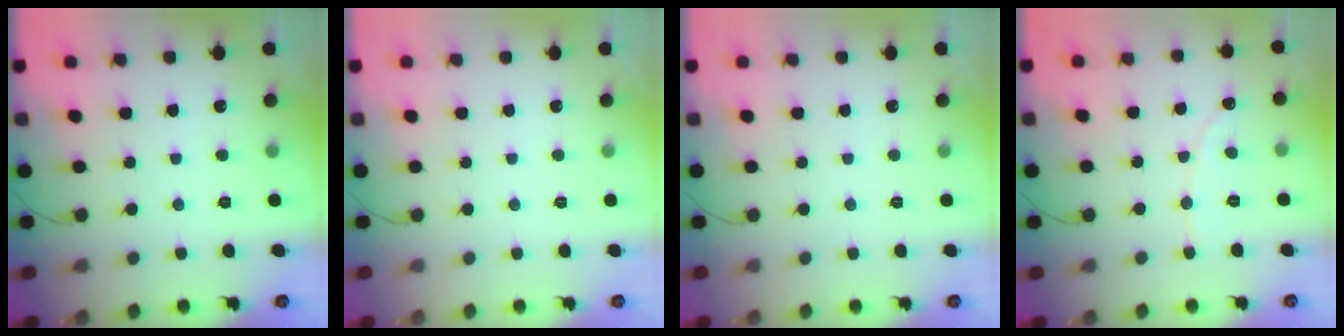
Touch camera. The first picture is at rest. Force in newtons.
{"total": 0.0}
{"total": 0.0}
{"total": 1.9, "press": 1.9, "slide": 0.1}